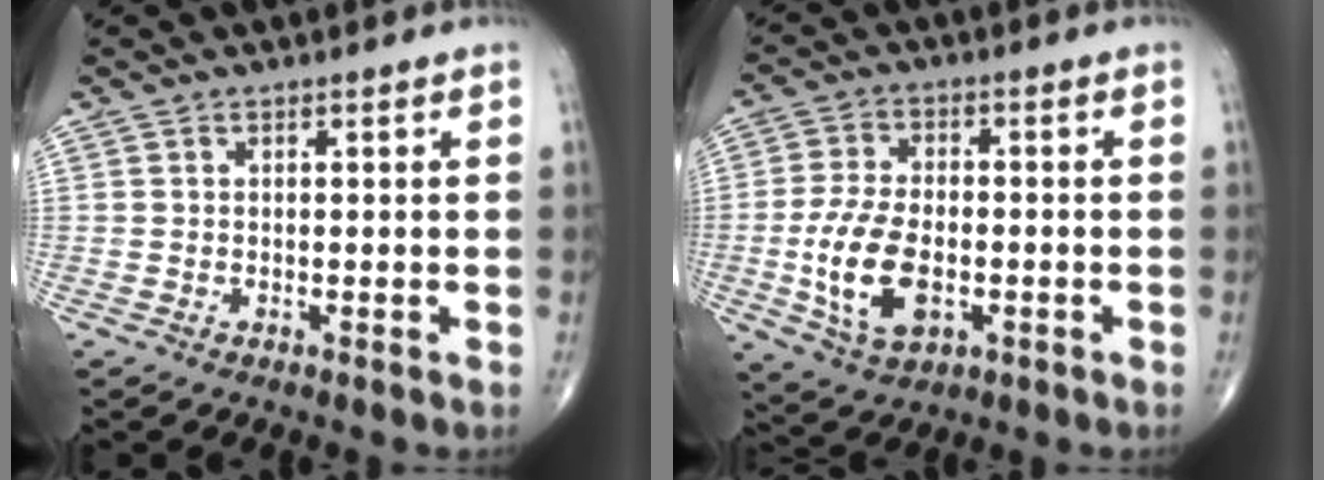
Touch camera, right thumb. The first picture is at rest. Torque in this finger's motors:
{"motor_torque": [0.48, 0.31, 1.14, -0.05, 0.33]}